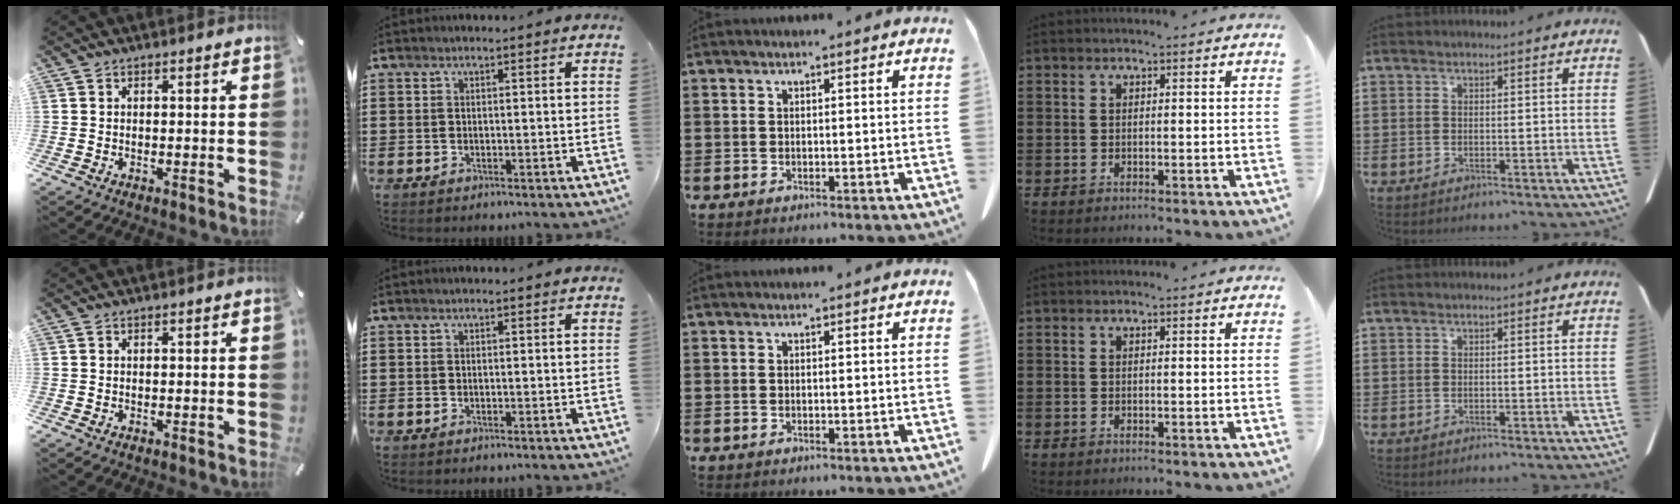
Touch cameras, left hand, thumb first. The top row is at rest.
{}